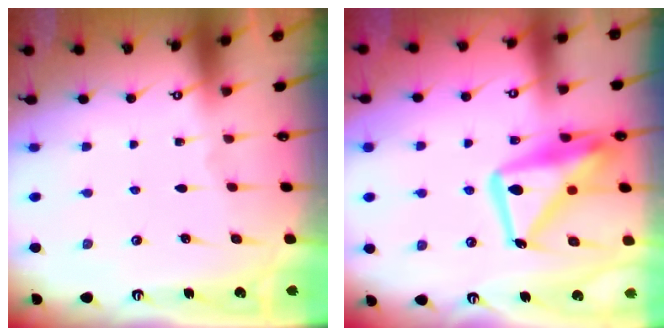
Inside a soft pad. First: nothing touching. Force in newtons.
{"total": 18.9, "press": 18.8, "slide": 1.9}